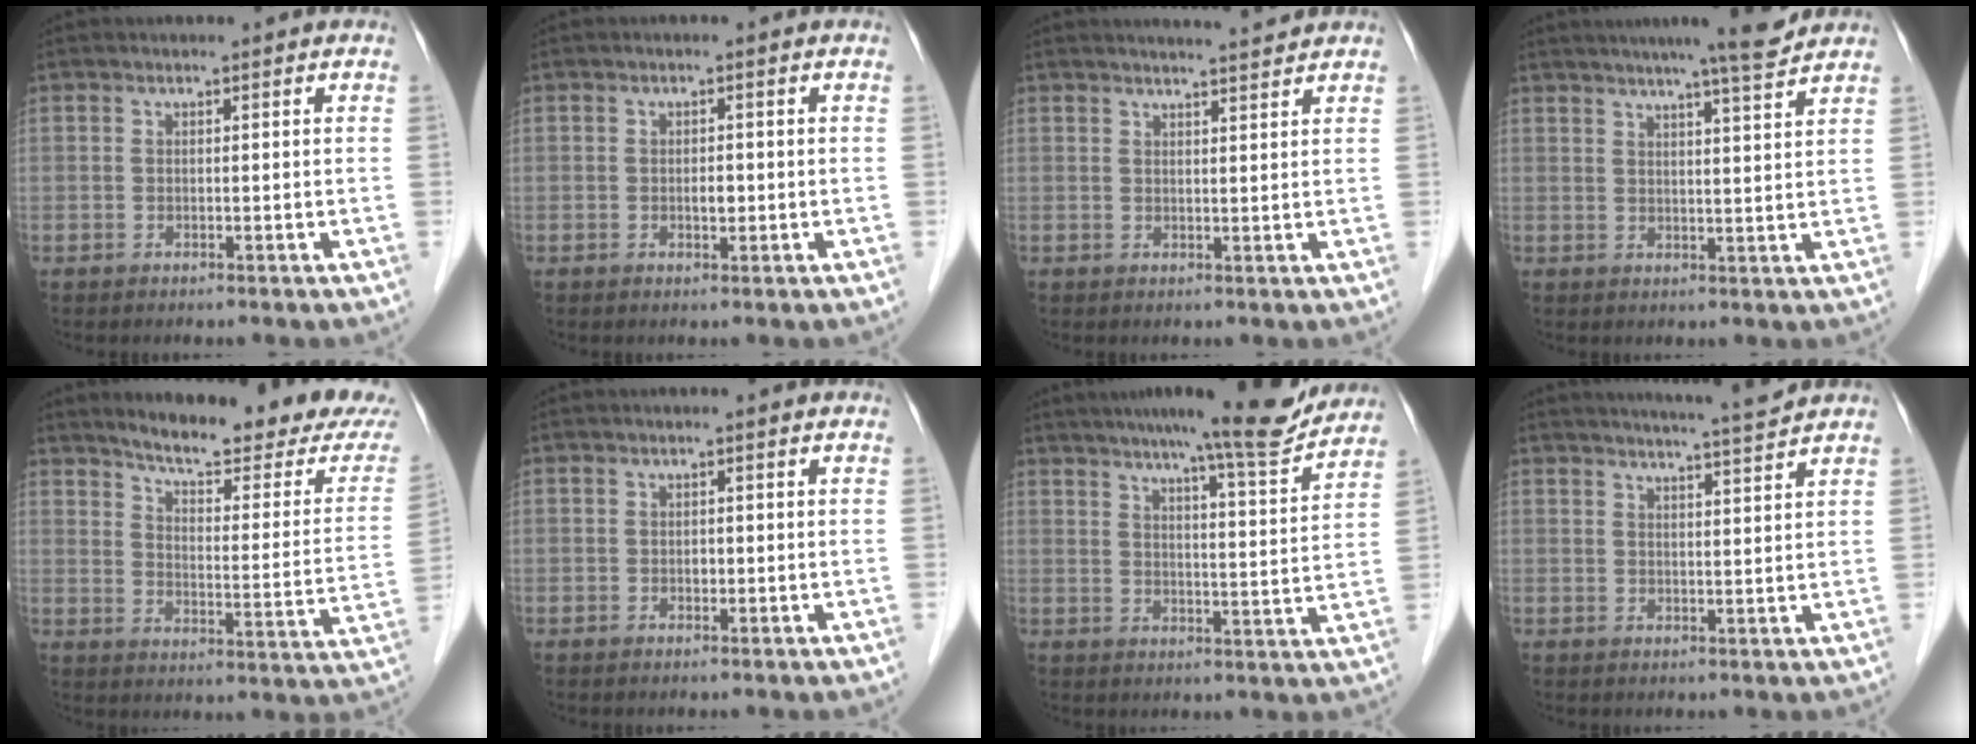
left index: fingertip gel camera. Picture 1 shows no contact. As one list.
[{"total": 1.4, "force": [-0.2, 0.7, 1.2], "torque": [-0.021, 0.001, -0.003]}, {"total": 4.8, "force": [4.6, -0.2, 1.5], "torque": [-0.025, 0.007, 0.059]}, {"total": 9.0, "force": [7.9, -0.7, 4.3], "torque": [-0.068, 0.001, 0.101]}, {"total": 18.5, "force": [16.5, 1.8, 8.1], "torque": [-0.109, -0.059, 0.206]}, {"total": 0.8, "force": [-0.2, 0.6, 0.6], "torque": [-0.010, 0.001, -0.004]}, {"total": 13.9, "force": [12.5, 0.4, 6.2], "torque": [-0.089, -0.009, 0.163]}, {"total": 6.7, "force": [6.2, -1.3, 2.1], "torque": [-0.042, -0.003, 0.088]}]